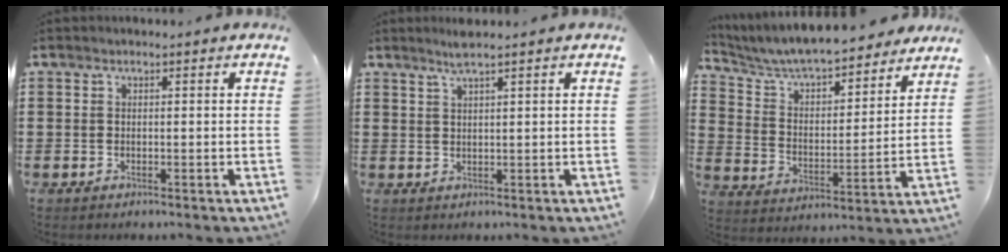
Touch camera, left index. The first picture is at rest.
{"total": 2.6, "force": [2.0, -0.1, 1.7], "torque": [-0.037, 0.002, 0.037]}
{"total": 6.7, "force": [6.4, 0.8, 1.7], "torque": [-0.065, -0.049, 0.108]}